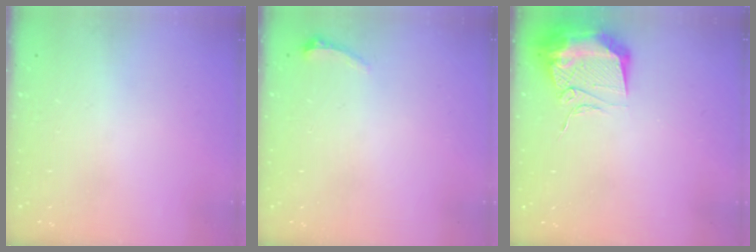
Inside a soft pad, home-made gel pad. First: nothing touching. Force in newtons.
{"total": 4.2, "press": 3.9, "slide": 1.7}
{"total": 12.6, "press": 12.5, "slide": 1.2}